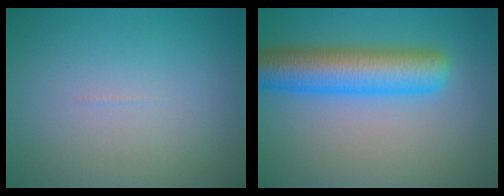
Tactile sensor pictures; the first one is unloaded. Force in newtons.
{"total": 8.0, "press": 8.0, "slide": 0.1}